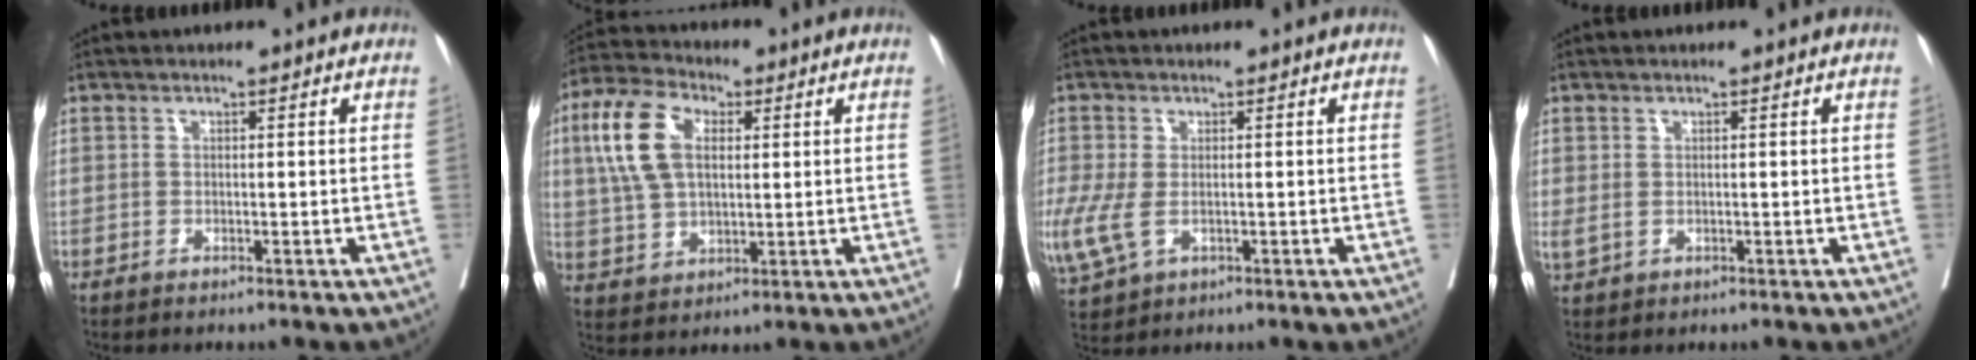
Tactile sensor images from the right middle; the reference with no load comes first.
{"total": 10.8, "force": [2.9, 5.8, 8.6], "torque": [-0.199, 0.023, 0.055]}
{"total": 10.6, "force": [-2.7, 6.7, 7.7], "torque": [-0.217, -0.024, -0.039]}
{"total": 1.6, "force": [0.1, 1.0, 1.2], "torque": [-0.034, -0.003, 0.010]}